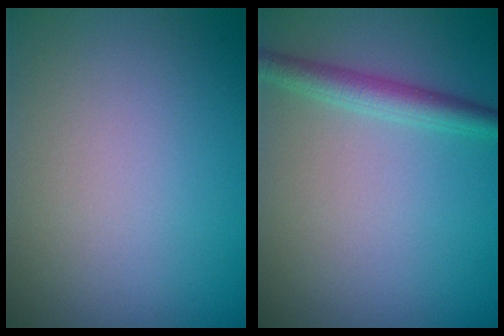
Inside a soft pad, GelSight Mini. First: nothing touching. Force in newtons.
{"total": 2.6, "press": 2.6, "slide": 0.1}